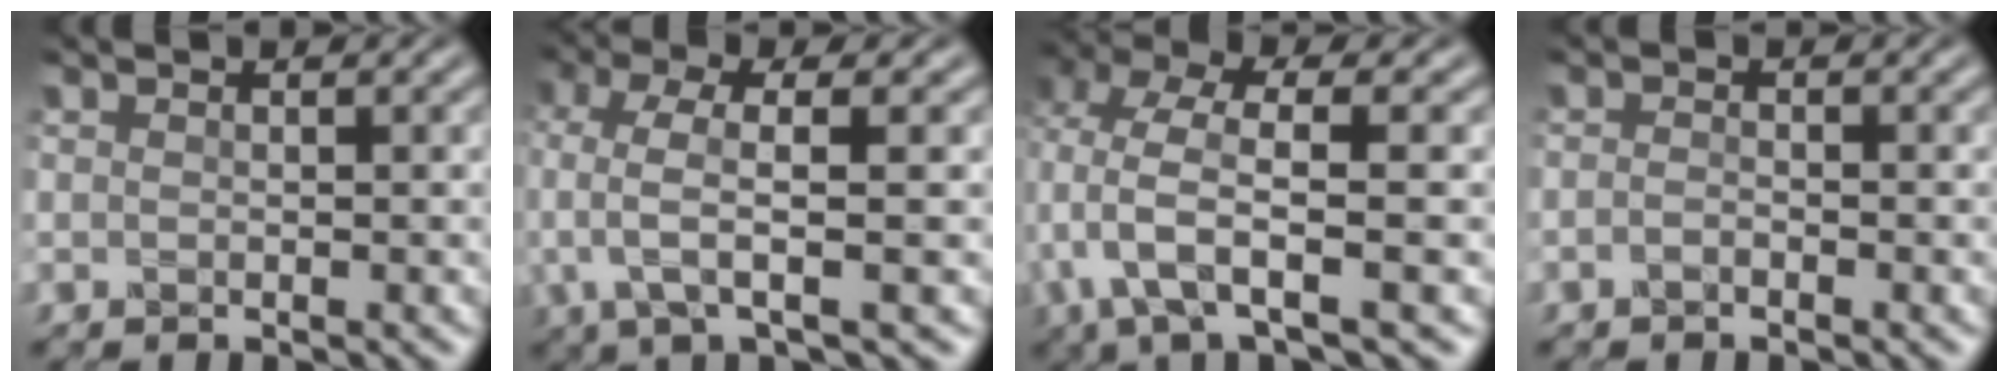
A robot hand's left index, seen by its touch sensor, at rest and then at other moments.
{"total": 4.6, "force": [0.4, 1.1, 4.4], "torque": [-0.095, 0.005, 0.008]}
{"total": 5.7, "force": [0.0, 1.8, 5.4], "torque": [-0.115, 0.002, -0.006]}
{"total": 0.5, "force": [-0.5, 0.1, 0.2], "torque": [-0.008, 0.004, -0.010]}